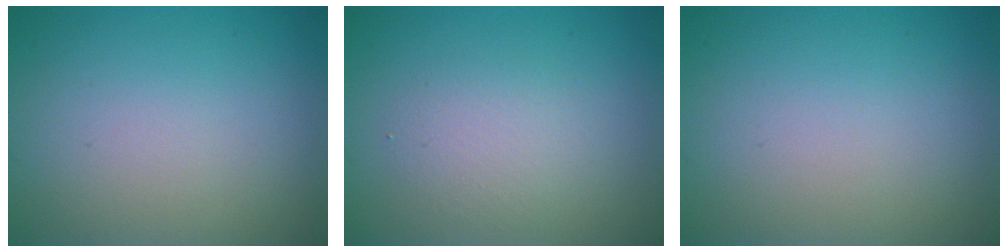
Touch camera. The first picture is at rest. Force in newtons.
{"total": 2.2, "press": 2.2, "slide": 0.2}
{"total": 0.0}